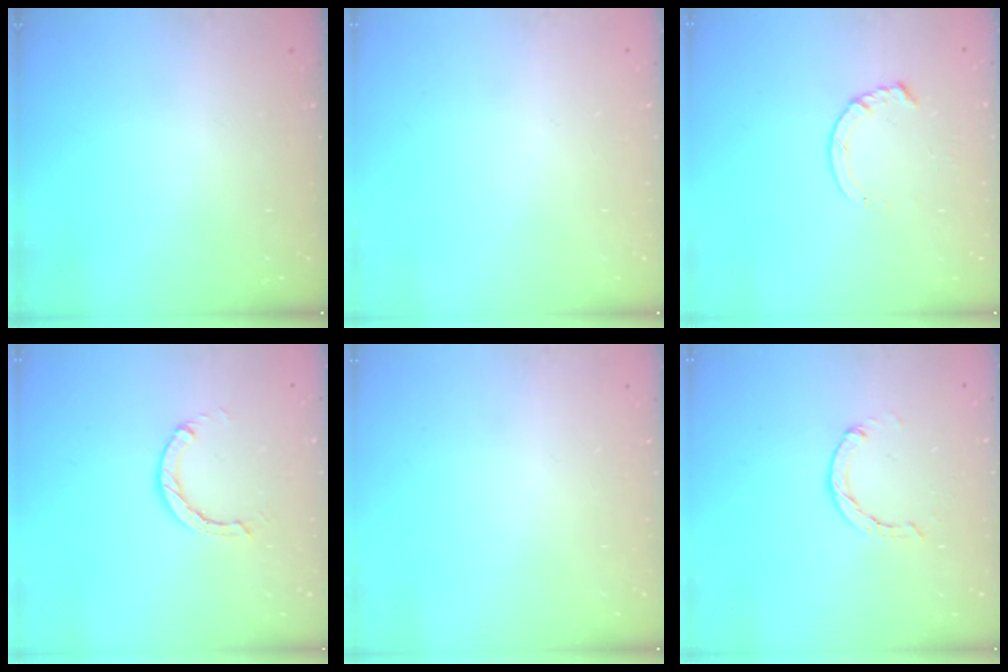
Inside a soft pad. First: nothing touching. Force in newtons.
{"total": 0.0}
{"total": 4.6, "press": 4.6, "slide": 0.5}
{"total": 2.9, "press": 2.9, "slide": 0.4}
{"total": 0.0}
{"total": 2.7, "press": 2.7, "slide": 0.5}